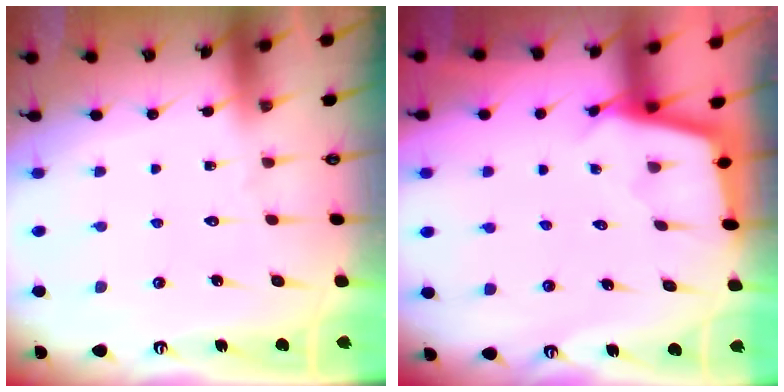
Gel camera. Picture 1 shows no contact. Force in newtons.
{"total": 2.5, "press": 2.5, "slide": 0.2}